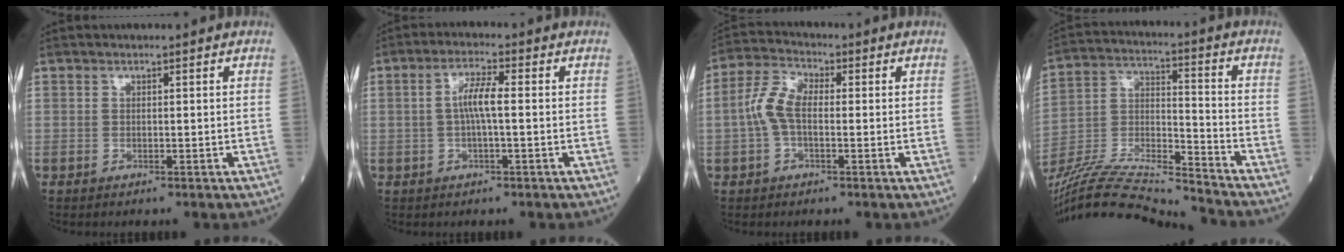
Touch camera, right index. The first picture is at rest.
{"total": 4.4, "force": [0.0, 0.4, 4.4], "torque": [-0.089, 0.008, -0.001]}
{"total": 5.8, "force": [-0.4, 2.7, 5.1], "torque": [-0.119, 0.018, -0.013]}
{"total": 20.0, "force": [-19.0, -0.5, 6.1], "torque": [-0.133, -0.007, -0.331]}